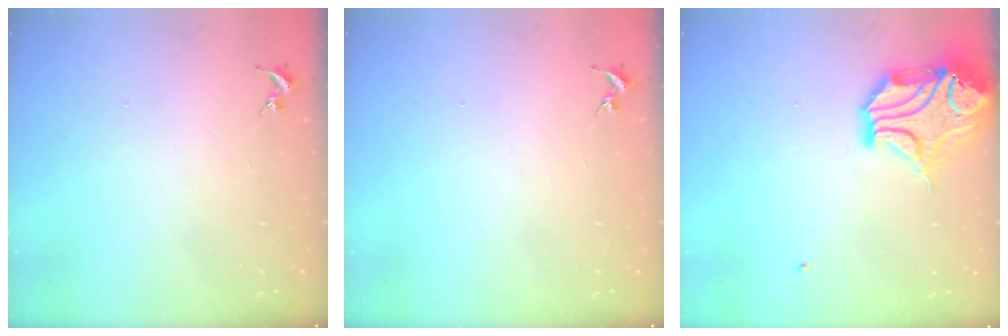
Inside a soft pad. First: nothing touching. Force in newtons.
{"total": 0.0}
{"total": 16.0, "press": 15.9, "slide": 2.0}